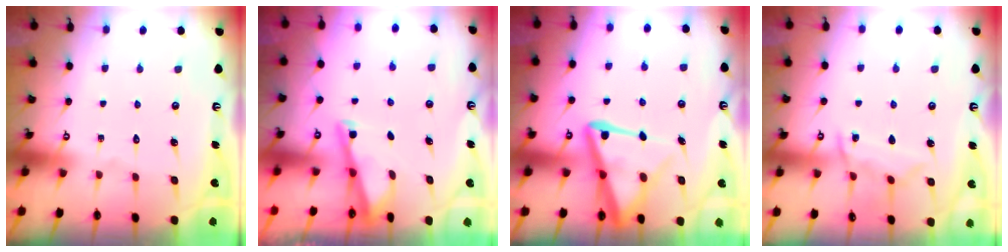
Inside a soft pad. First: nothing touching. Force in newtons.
{"total": 3.3, "press": 3.3, "slide": 0.3}
{"total": 11.9, "press": 11.8, "slide": 1.3}
{"total": 8.7, "press": 8.6, "slide": 0.9}